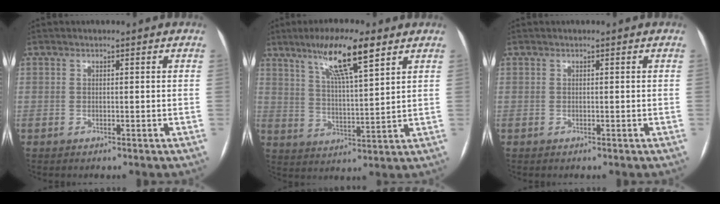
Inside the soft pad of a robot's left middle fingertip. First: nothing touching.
{"total": 11.1, "force": [6.9, 1.1, 8.6], "torque": [-0.154, 0.007, 0.121]}
{"total": 0.0}